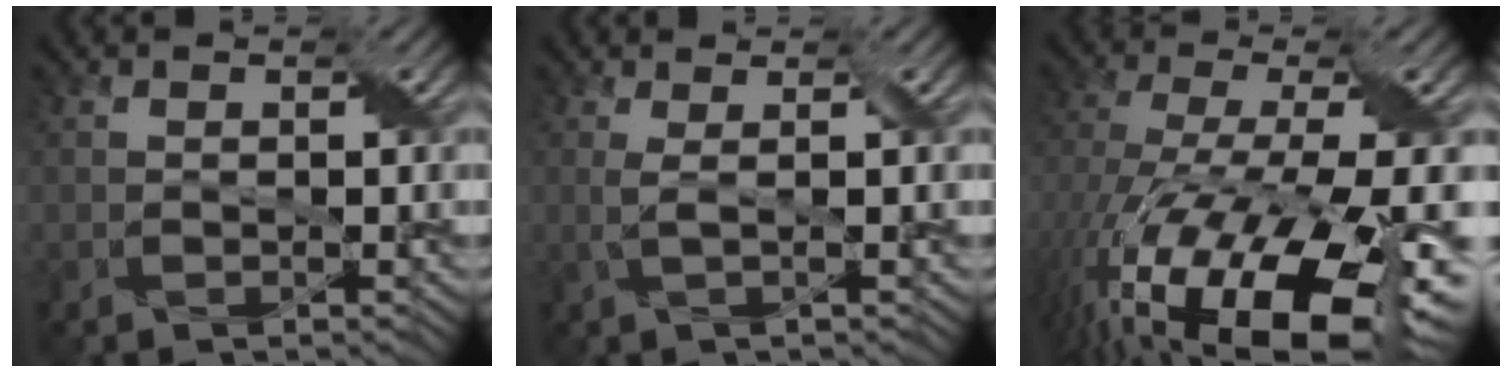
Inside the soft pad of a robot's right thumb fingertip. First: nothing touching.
{"total": 2.0, "force": [0.3, 0.4, 1.9], "torque": [-0.041, 0.002, 0.004]}
{"total": 19.0, "force": [-9.8, 6.6, 14.9], "torque": [-0.286, -0.028, -0.145]}